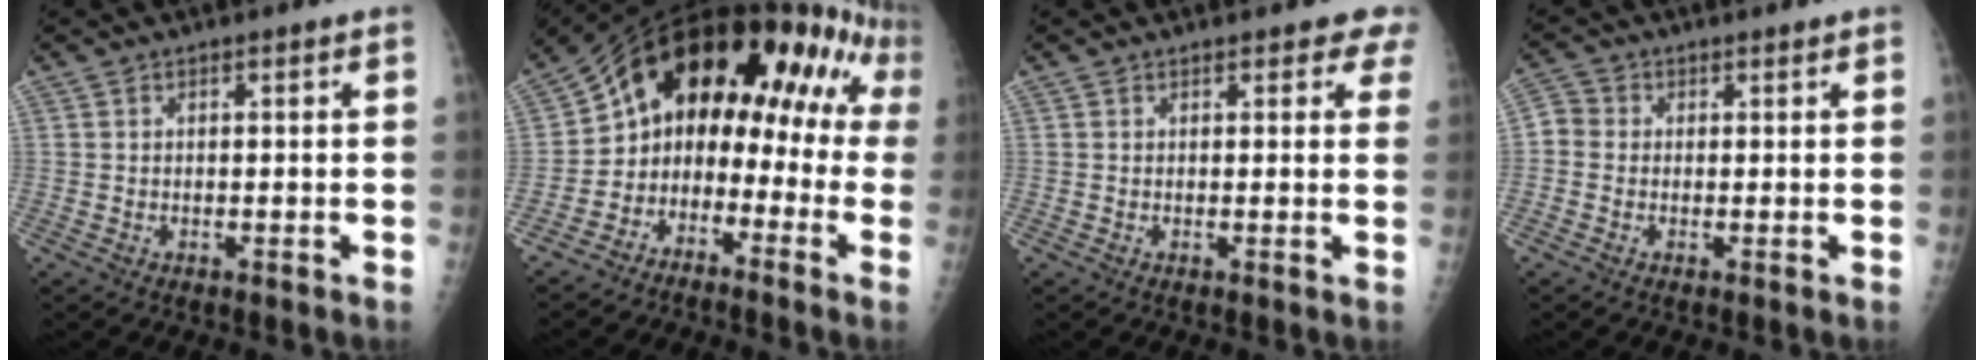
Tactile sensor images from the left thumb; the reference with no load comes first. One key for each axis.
{"total": 17.1, "fx": -2.4, "fy": 12.0, "fz": 11.9, "tx": -0.138, "ty": 0.124, "tz": -0.049}
{"total": 3.0, "fx": 2.4, "fy": 1.5, "fz": 1.1, "tx": 0.020, "ty": -0.008, "tz": 0.013}
{"total": 3.5, "fx": 0.0, "fy": 3.2, "fz": 1.4, "tx": -0.020, "ty": 0.006, "tz": -0.012}